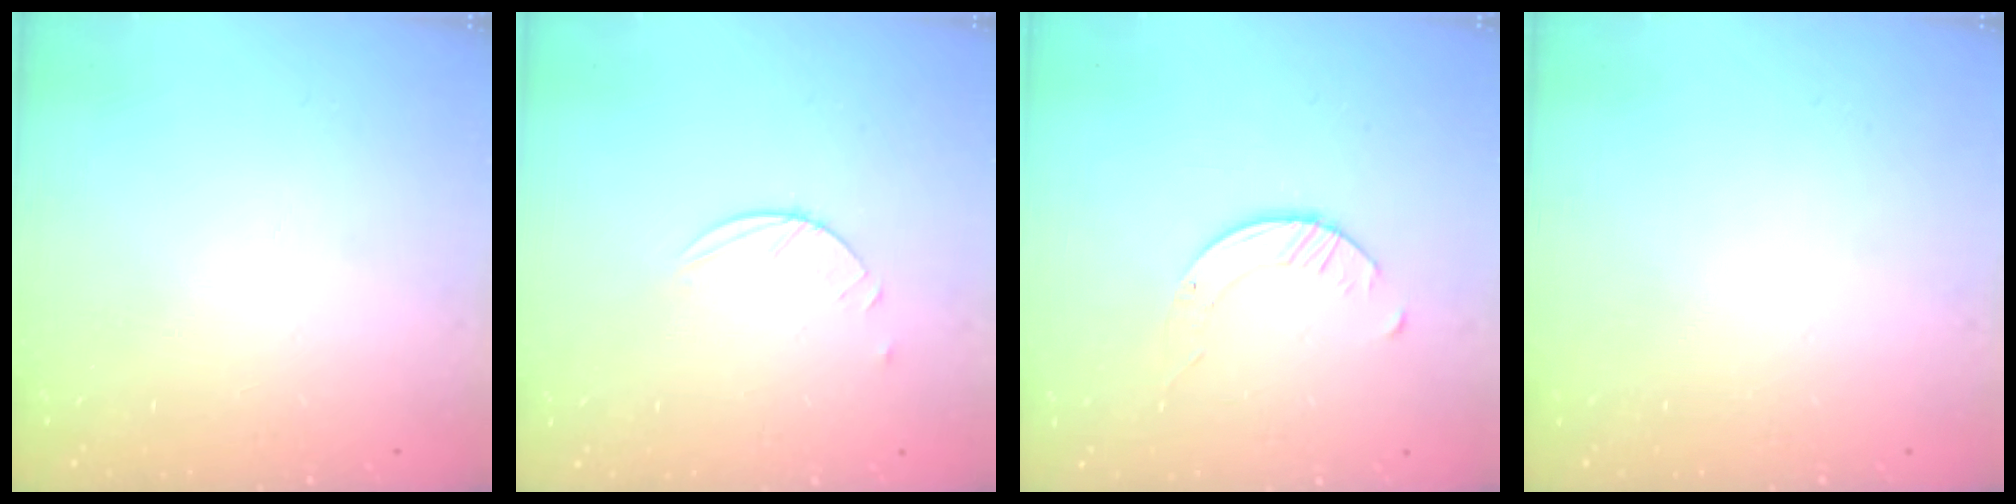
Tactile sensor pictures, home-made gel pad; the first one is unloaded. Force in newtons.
{"total": 2.5, "press": 2.4, "slide": 0.3}
{"total": 2.7, "press": 2.7, "slide": 0.3}
{"total": 0.0}